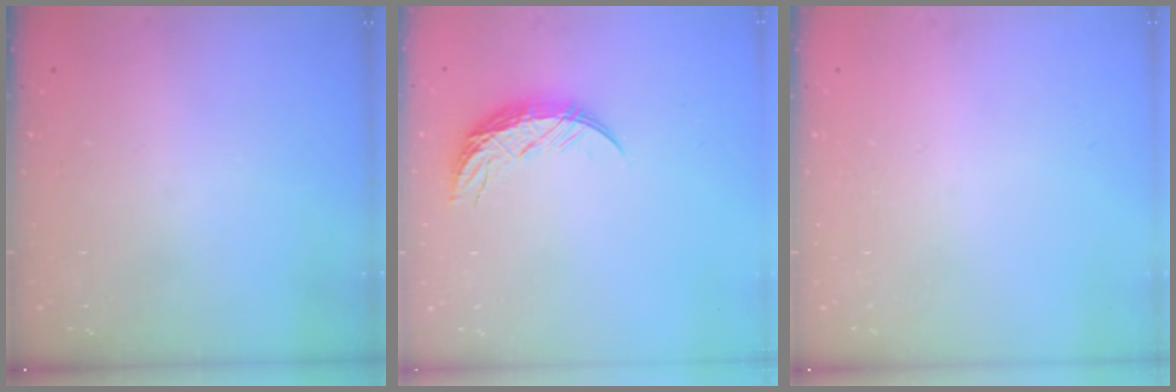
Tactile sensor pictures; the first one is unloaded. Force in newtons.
{"total": 8.2, "press": 8.2, "slide": 0.8}
{"total": 0.0}